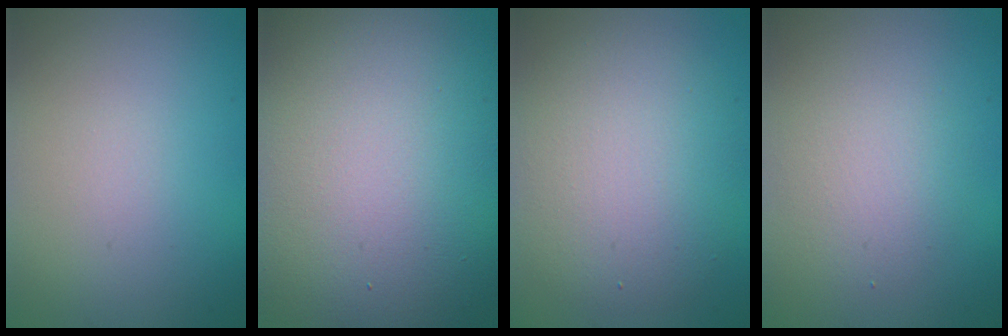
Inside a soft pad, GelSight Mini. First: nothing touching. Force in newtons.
{"total": 19.3, "press": 19.3, "slide": 1.0}
{"total": 6.0, "press": 6.0, "slide": 0.2}
{"total": 2.7, "press": 2.6, "slide": 0.3}